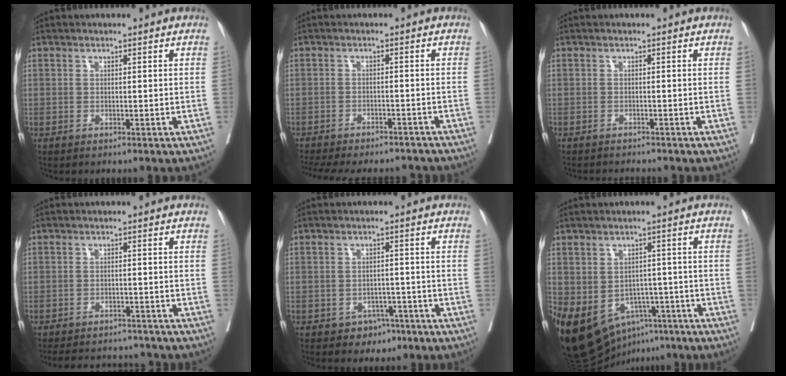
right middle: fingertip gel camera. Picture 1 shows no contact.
{"total": 16.5, "force": [-14.8, 4.1, 6.0], "torque": [-0.146, -0.015, -0.196]}
{"total": 3.4, "force": [-3.3, 0.2, 0.9], "torque": [-0.013, -0.006, -0.045]}
{"total": 10.0, "force": [-9.3, 2.9, 2.2], "torque": [-0.036, 0.010, -0.119]}
{"total": 3.6, "force": [-2.2, 2.7, 0.7], "torque": [-0.001, 0.012, -0.025]}
{"total": 14.9, "force": [-7.5, 10.4, 7.6], "torque": [-0.161, 0.015, -0.101]}